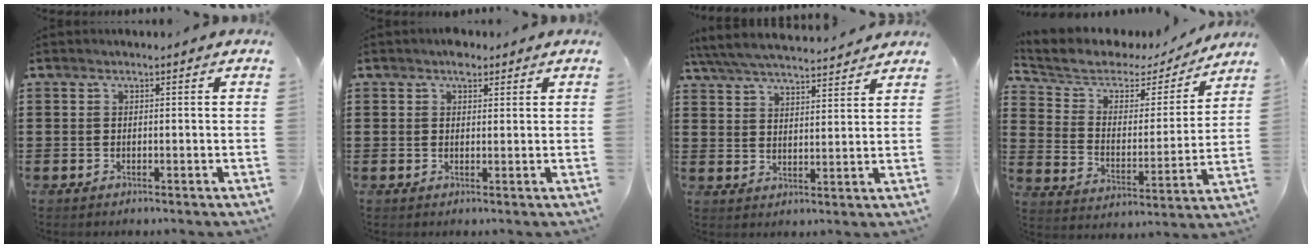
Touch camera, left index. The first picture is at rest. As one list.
[{"total": 2.2, "force": [1.6, 1.2, 0.9], "torque": [-0.004, 0.000, 0.026]}, {"total": 5.8, "force": [5.5, 0.4, 1.7], "torque": [-0.054, -0.026, 0.098]}, {"total": 5.7, "force": [4.4, 3.1, 2.0], "torque": [-0.071, -0.023, 0.070]}]